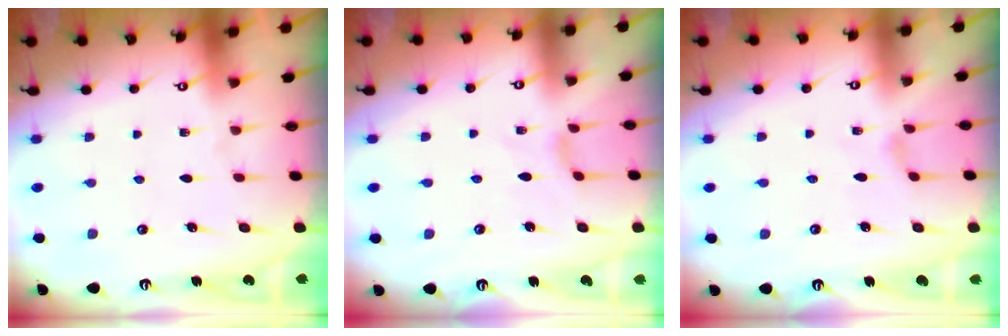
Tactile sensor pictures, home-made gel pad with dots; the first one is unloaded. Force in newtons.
{"total": 0.0}
{"total": 1.0, "press": 0.9, "slide": 0.4}